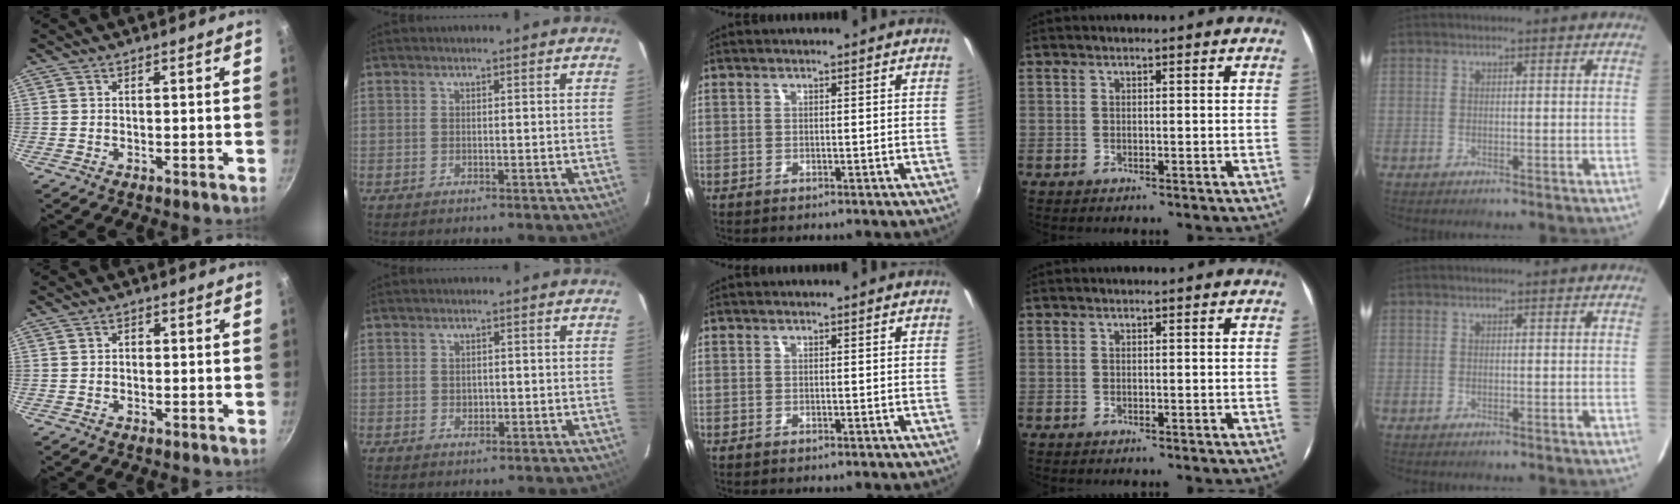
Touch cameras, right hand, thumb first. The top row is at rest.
{"thumb": {"total": 1.1, "force": [0.0, 0.9, 0.6], "torque": [-0.009, 0.005, -0.002]}, "index": {"total": 1.5, "force": [-0.2, 1.3, 0.8], "torque": [-0.009, 0.002, -0.002]}}